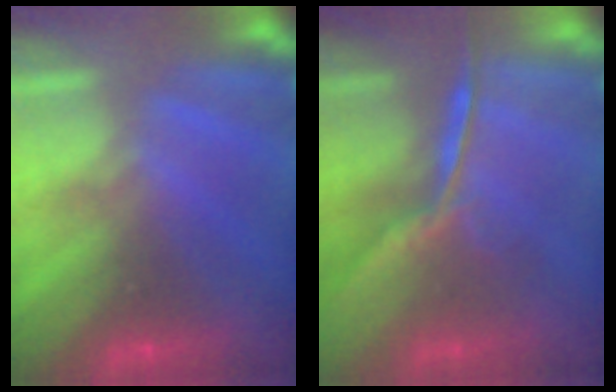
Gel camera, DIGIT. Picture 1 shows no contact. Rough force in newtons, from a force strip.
{"total": 1.6}